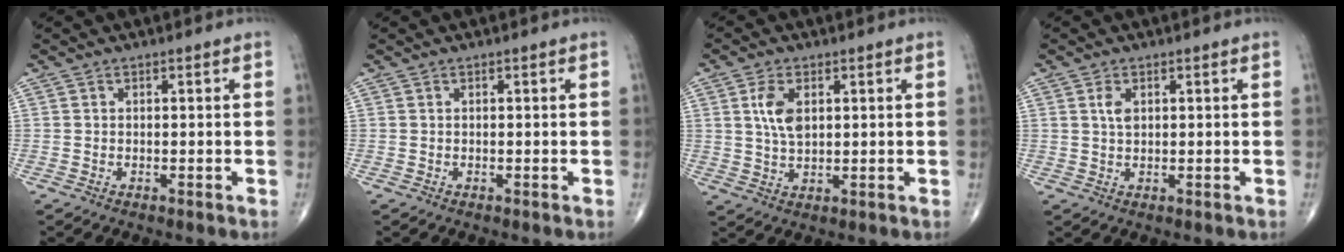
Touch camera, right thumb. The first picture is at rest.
{"total": 0.0}
{"total": 5.9, "force": [1.7, 3.3, 4.6], "torque": [-0.089, -0.007, 0.033]}
{"total": 2.3, "force": [0.8, 1.4, 1.7], "torque": [-0.031, -0.001, 0.016]}